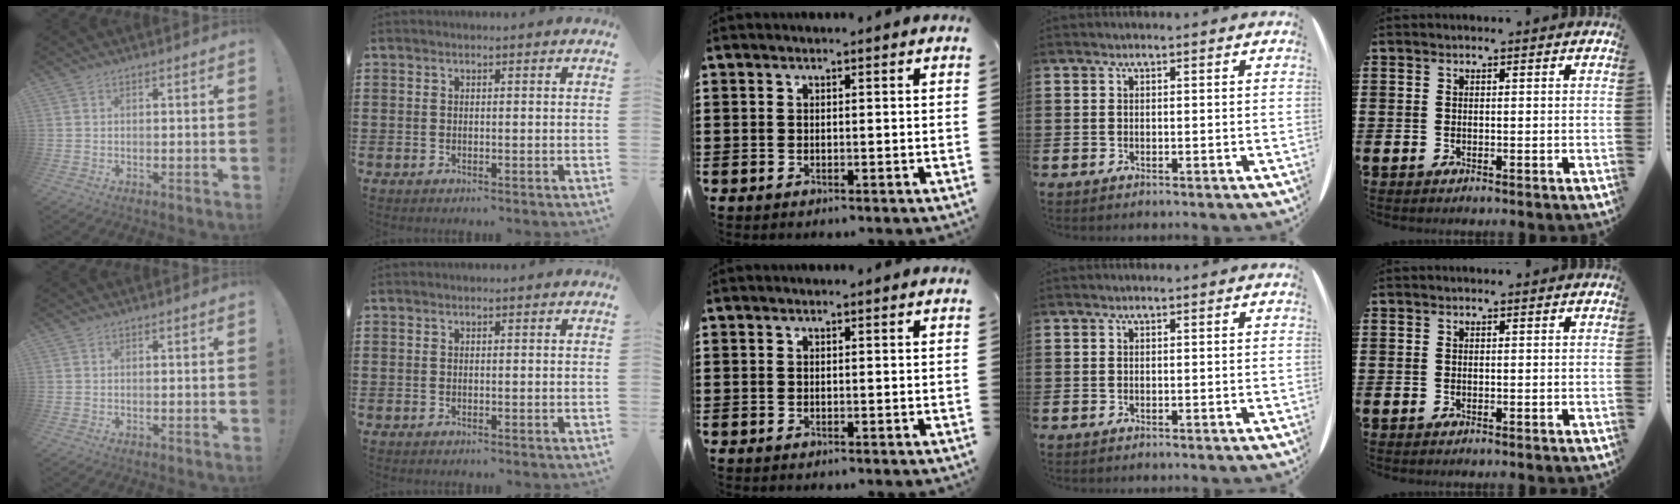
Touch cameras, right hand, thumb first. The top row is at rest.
{}